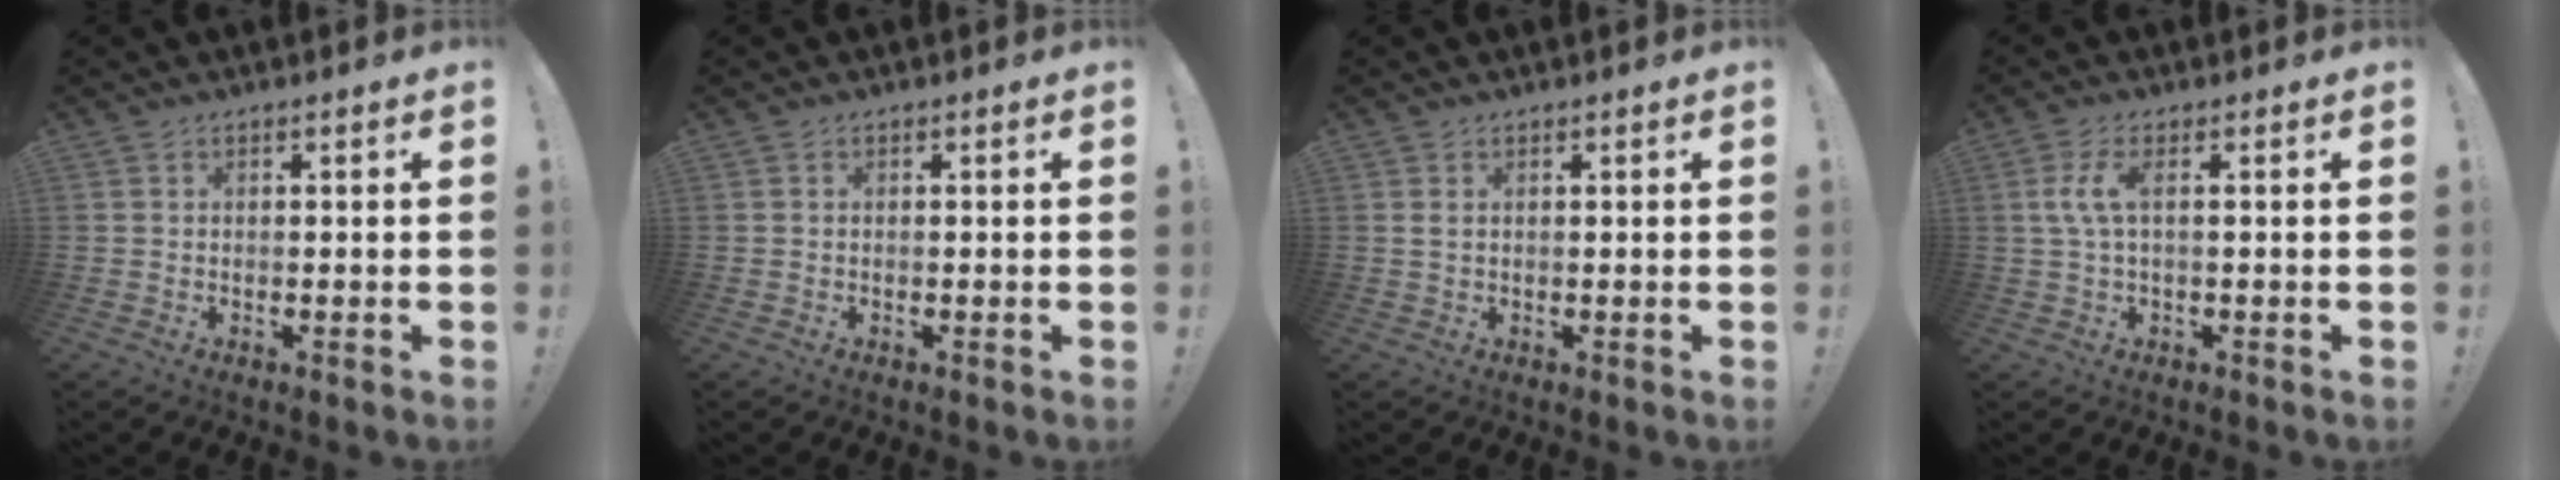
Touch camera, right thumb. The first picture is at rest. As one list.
[{"total": 0.0}, {"total": 1.3, "force": [0.6, 0.6, 1.0], "torque": [-0.021, 0.002, 0.011]}, {"total": 5.4, "force": [0.8, 1.6, 5.1], "torque": [-0.098, -0.005, 0.013]}]